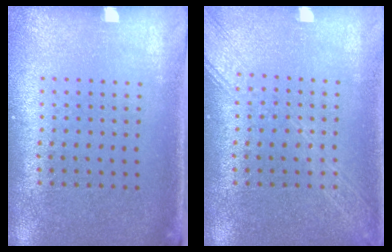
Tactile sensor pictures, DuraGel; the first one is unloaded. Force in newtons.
{"total": 3.4, "press": 3.4, "slide": 0.4}